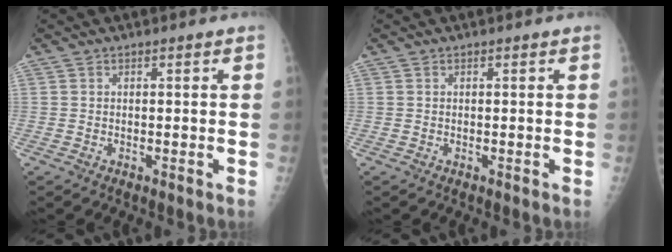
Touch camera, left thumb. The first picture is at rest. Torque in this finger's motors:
{"motor_torque": [-0.08, 0.08, -0.02, 0.02, 0.00]}